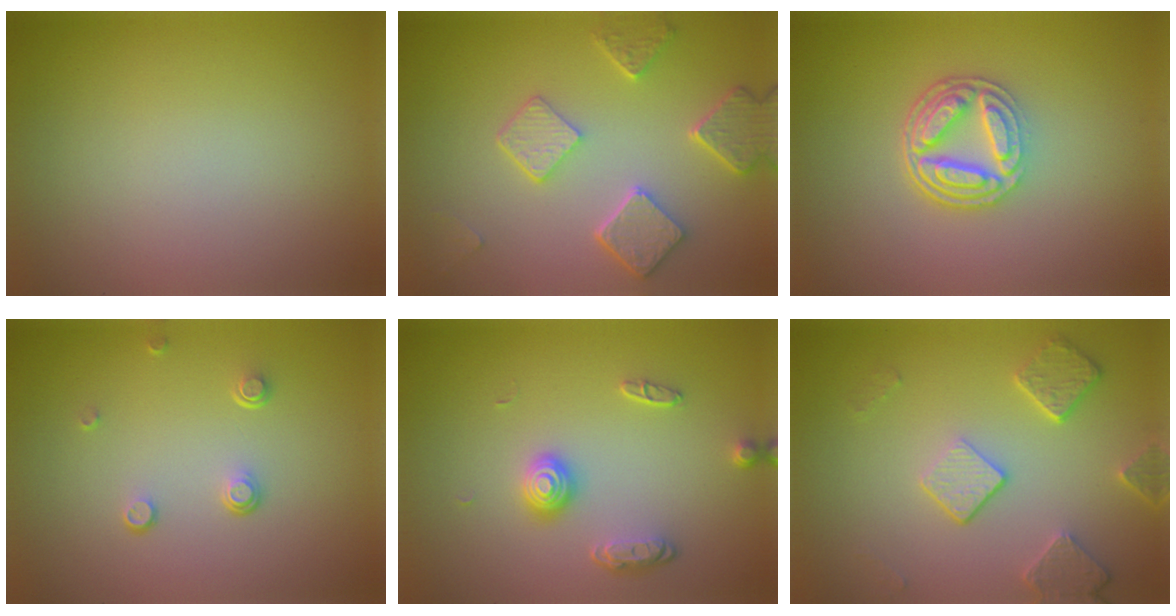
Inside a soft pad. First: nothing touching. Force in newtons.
{"total": 4.9, "press": 4.0, "slide": 2.9}
{"total": 5.0, "press": 3.7, "slide": 3.3}
{"total": 1.4, "press": 0.8, "slide": 1.2}
{"total": 2.3, "press": 1.8, "slide": 1.4}
{"total": 4.0, "press": 3.1, "slide": 2.6}